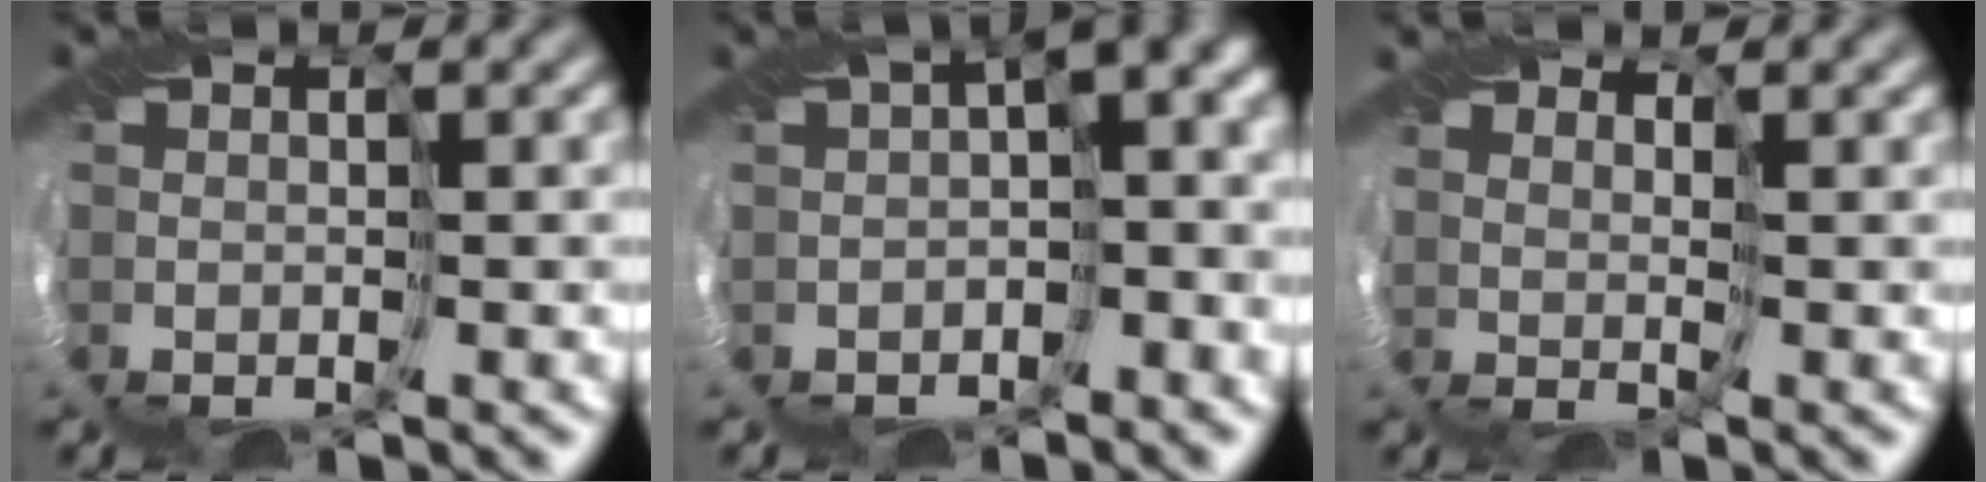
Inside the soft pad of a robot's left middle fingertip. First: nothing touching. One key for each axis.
{"total": 7.2, "fx": 0.1, "fy": 3.4, "fz": 6.4, "tx": -0.083, "ty": 0.005, "tz": -0.008}
{"total": 2.5, "fx": 1.7, "fy": 0.9, "fz": 1.6, "tx": -0.037, "ty": 0.003, "tz": 0.030}